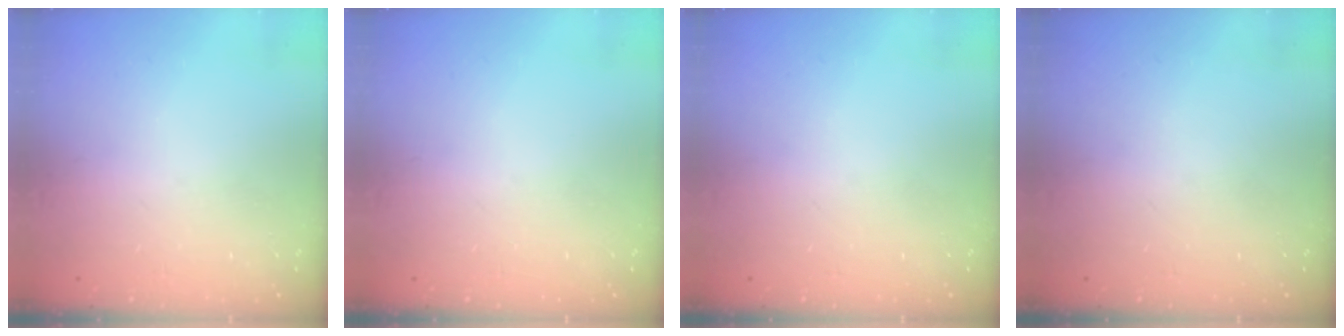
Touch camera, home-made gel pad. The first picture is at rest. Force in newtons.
{"total": 0.0}
{"total": 0.0}
{"total": 0.0}